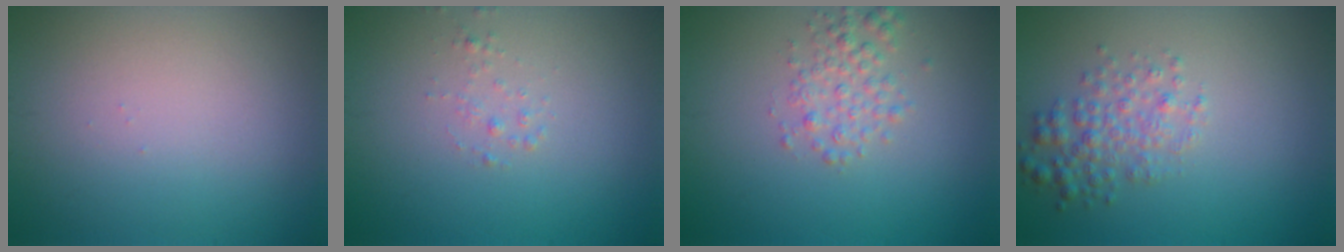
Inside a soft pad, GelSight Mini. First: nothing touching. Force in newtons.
{"total": 0.8, "press": 0.8, "slide": 0.0}
{"total": 2.2, "press": 2.2, "slide": 0.1}
{"total": 2.8, "press": 2.8, "slide": 0.1}